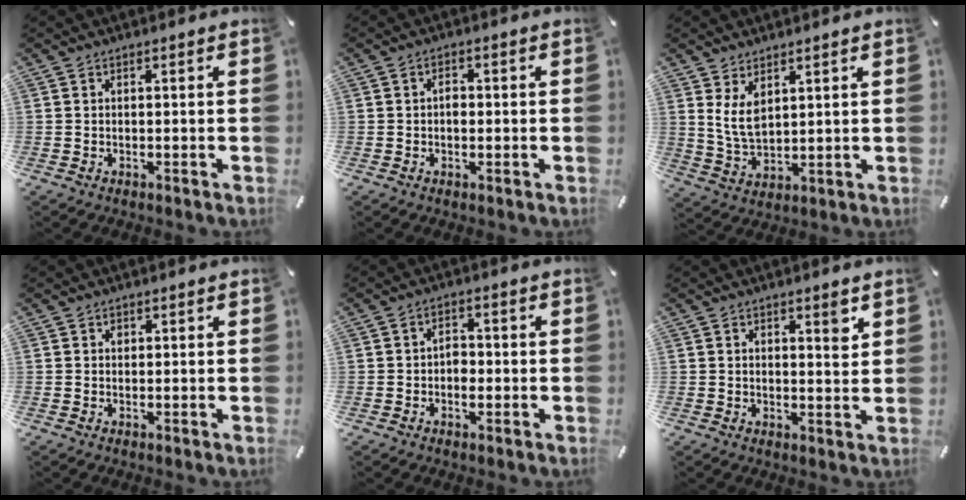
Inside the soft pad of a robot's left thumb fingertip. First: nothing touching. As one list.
[{"total": 2.3, "force": [-0.2, 1.5, 1.7], "torque": [-0.026, 0.001, -0.006]}, {"total": 6.6, "force": [3.1, 3.8, 4.4], "torque": [-0.113, -0.014, 0.056]}, {"total": 0.7, "force": [0.2, 0.6, 0.2], "torque": [0.005, 0.000, 0.001]}, {"total": 3.2, "force": [-0.8, 2.2, 2.2], "torque": [-0.033, 0.003, -0.018]}, {"total": 3.8, "force": [2.2, 1.5, 2.7], "torque": [-0.025, -0.014, 0.030]}]